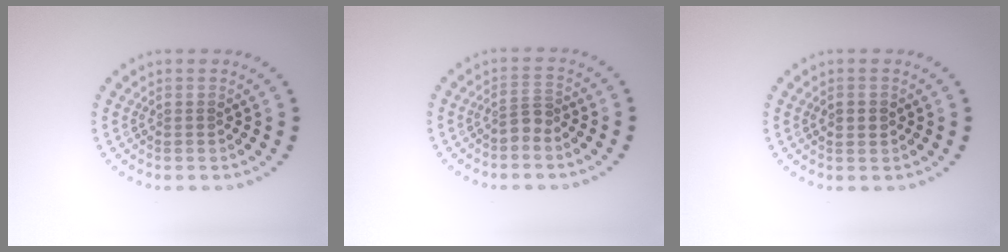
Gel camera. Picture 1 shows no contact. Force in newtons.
{"total": 1.8, "press": 1.3, "slide": 1.3}
{"total": 1.9, "press": 1.9, "slide": 0.1}